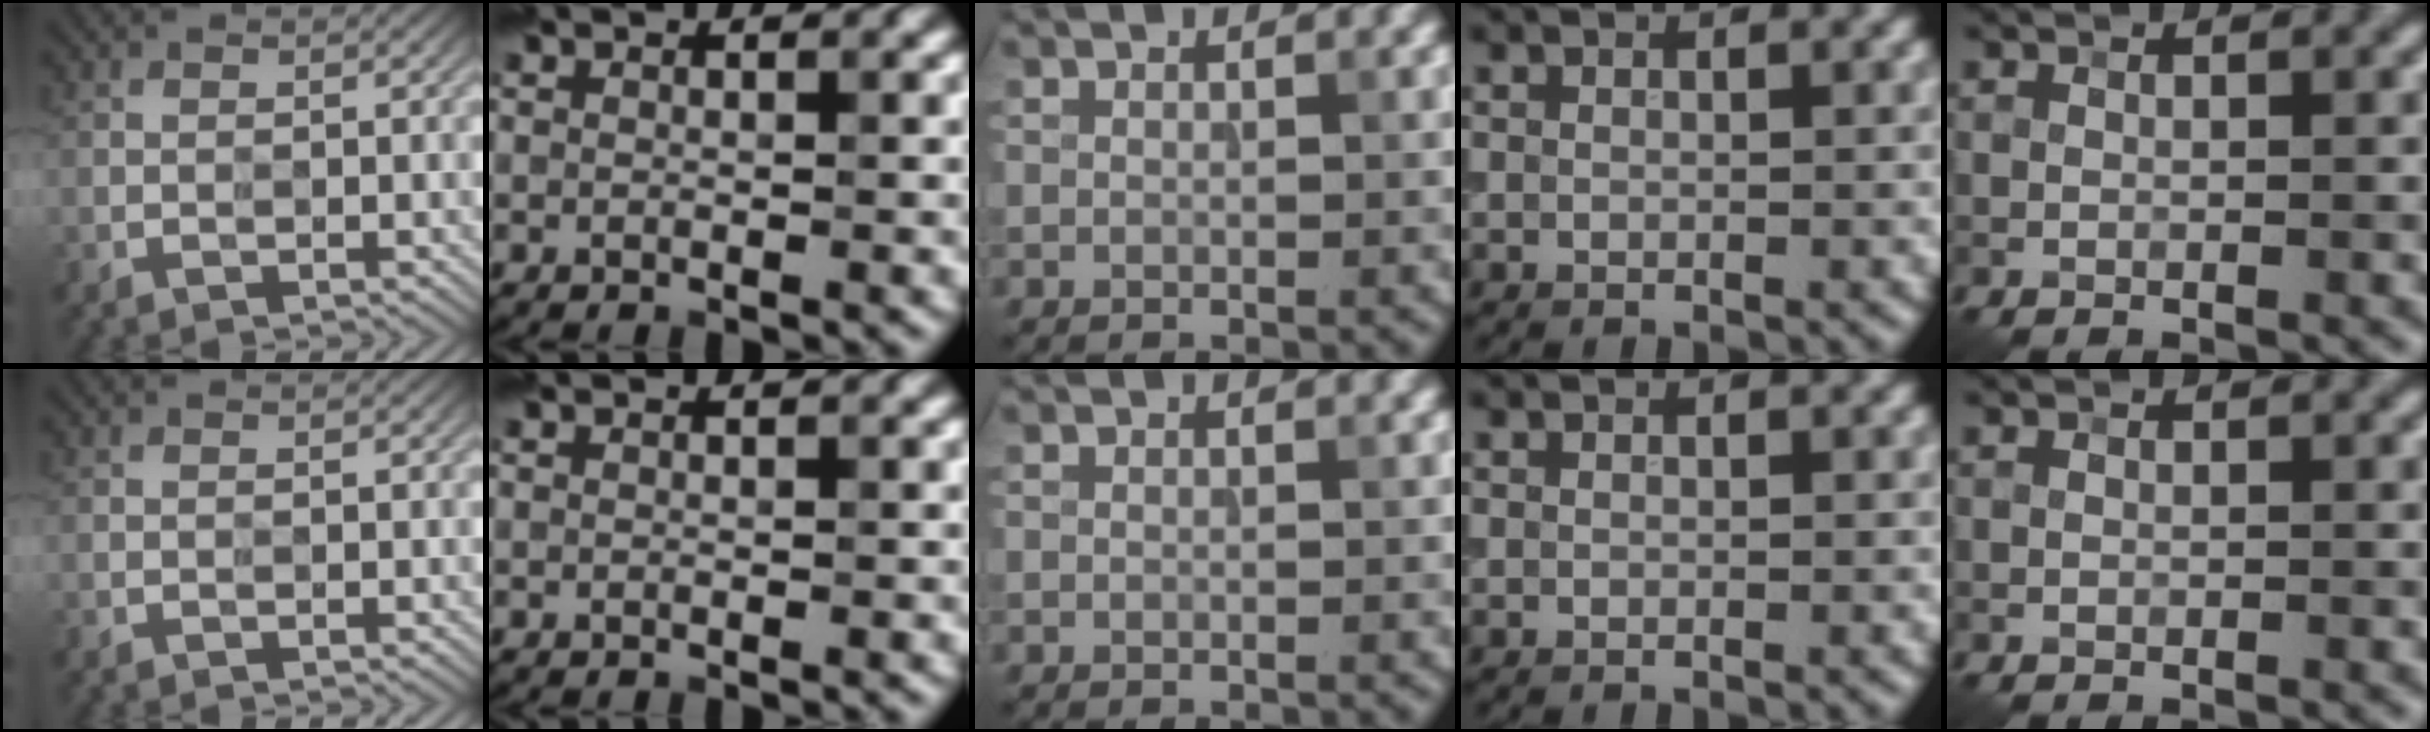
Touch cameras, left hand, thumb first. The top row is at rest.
{}